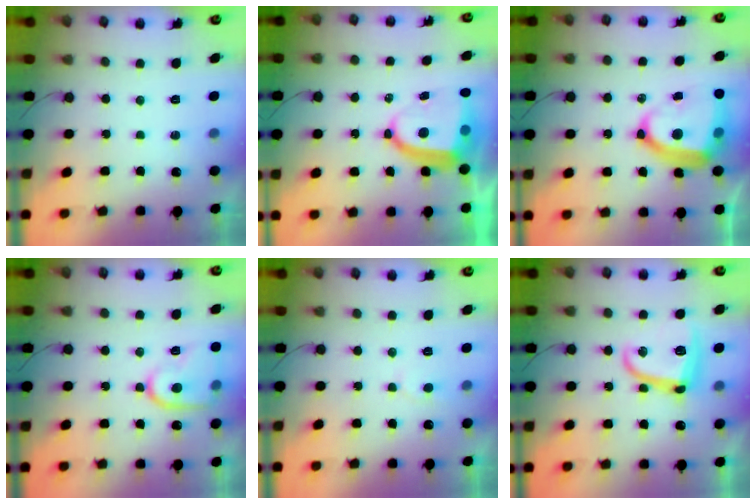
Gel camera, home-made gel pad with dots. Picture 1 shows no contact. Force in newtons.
{"total": 8.8, "press": 8.7, "slide": 1.5}
{"total": 16.3, "press": 16.1, "slide": 2.4}
{"total": 13.2, "press": 13.2, "slide": 1.1}
{"total": 5.0, "press": 5.0, "slide": 0.4}
{"total": 12.9, "press": 12.8, "slide": 0.6}